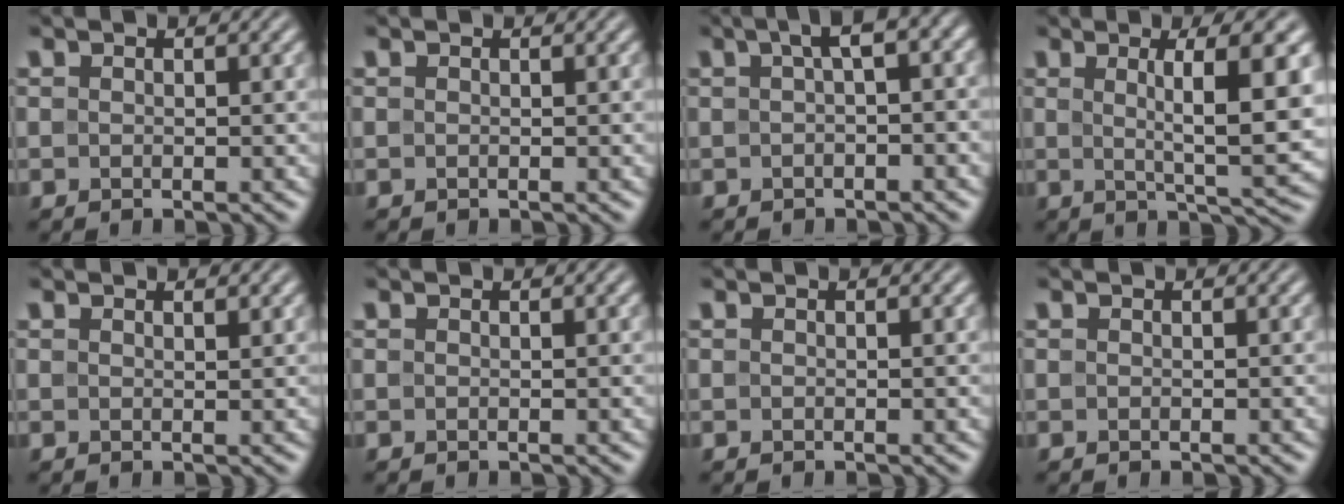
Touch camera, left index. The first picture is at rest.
{"total": 0.0}
{"total": 3.7, "force": [0.6, 1.1, 3.5], "torque": [-0.044, 0.017, 0.004]}
{"total": 8.3, "force": [1.6, 1.8, 8.0], "torque": [-0.106, 0.000, 0.026]}
{"total": 0.9, "force": [0.7, 0.1, 0.5], "torque": [-0.008, 0.000, 0.012]}
{"total": 0.5, "force": [0.3, 0.1, 0.5], "torque": [-0.006, 0.002, 0.004]}
{"total": 0.5, "force": [0.0, 0.0, 0.5], "torque": [-0.009, 0.003, -0.001]}
{"total": 0.0}